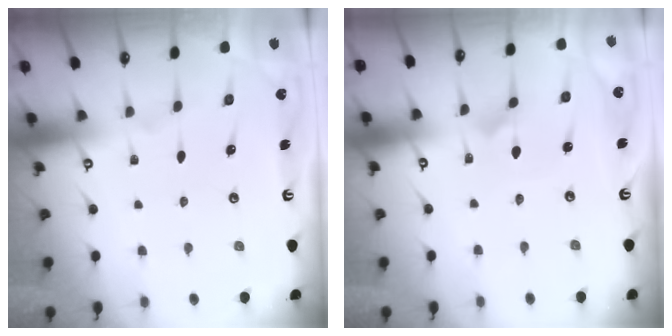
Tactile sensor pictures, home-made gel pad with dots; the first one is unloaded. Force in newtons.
{"total": 1.7, "press": 1.7, "slide": 0.1}